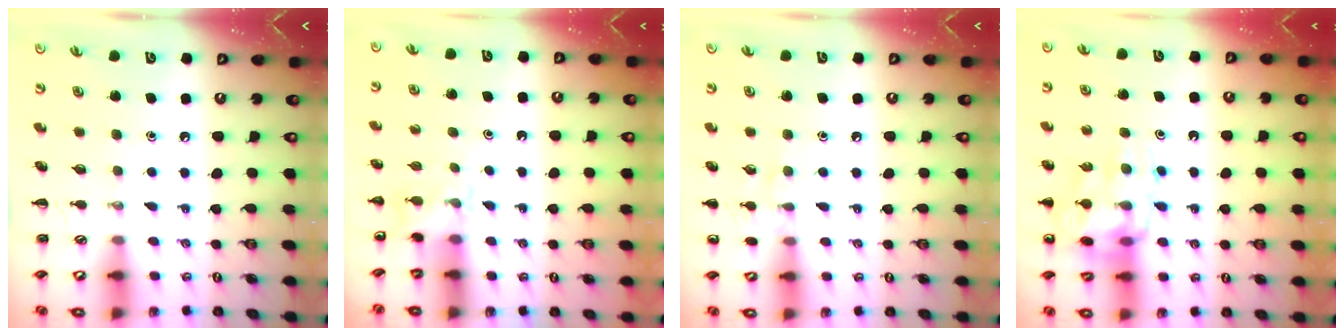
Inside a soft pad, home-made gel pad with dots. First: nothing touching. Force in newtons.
{"total": 4.3, "press": 4.1, "slide": 1.2}
{"total": 6.7, "press": 6.5, "slide": 1.7}
{"total": 14.3, "press": 14.1, "slide": 2.4}